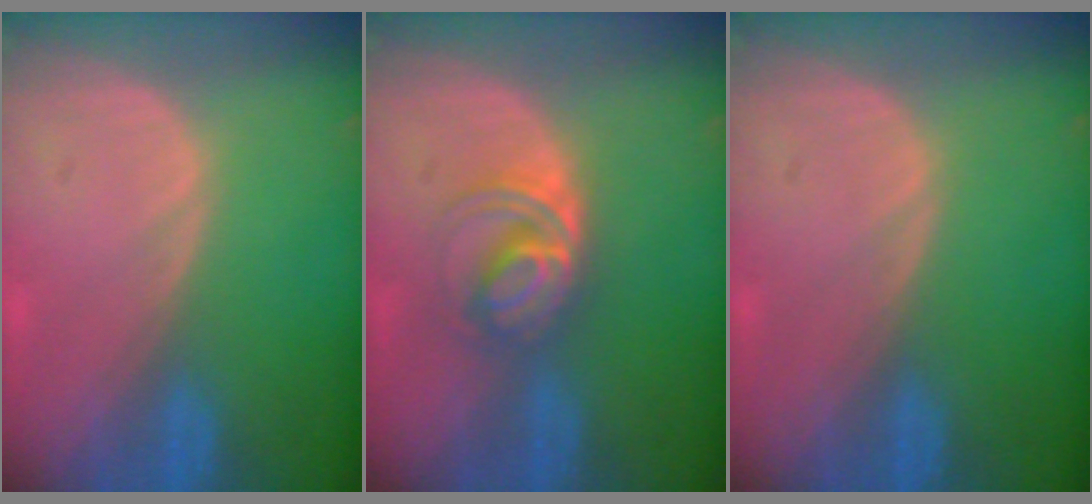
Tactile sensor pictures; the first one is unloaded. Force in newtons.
{"total": 5.4, "press": 5.3, "slide": 1.1}
{"total": 0.0}